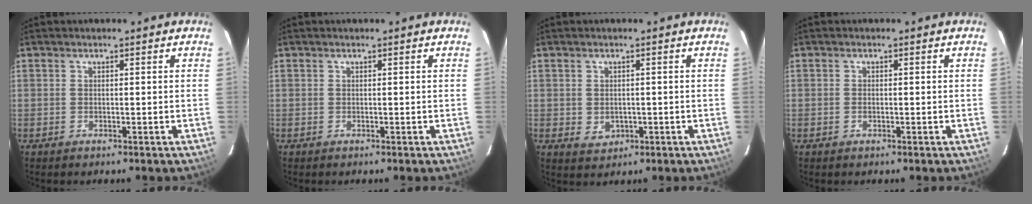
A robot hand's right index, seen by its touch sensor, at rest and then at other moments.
{"total": 0.0}
{"total": 3.0, "force": [-0.2, 2.6, 1.5], "torque": [-0.027, -0.001, 0.003]}
{"total": 0.7, "force": [-0.1, 0.4, 0.5], "torque": [-0.011, 0.001, -0.003]}